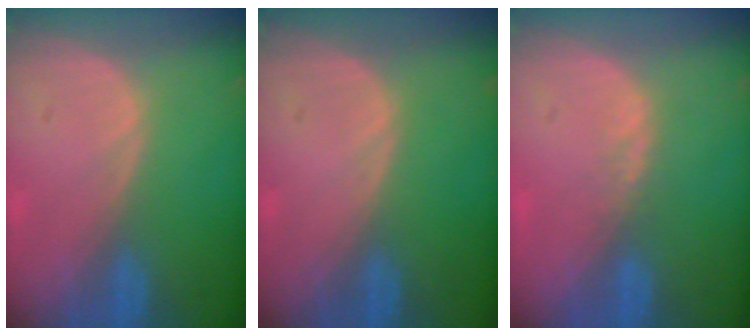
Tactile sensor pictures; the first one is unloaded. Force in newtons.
{"total": 0.0}
{"total": 1.3, "press": 1.1, "slide": 0.7}